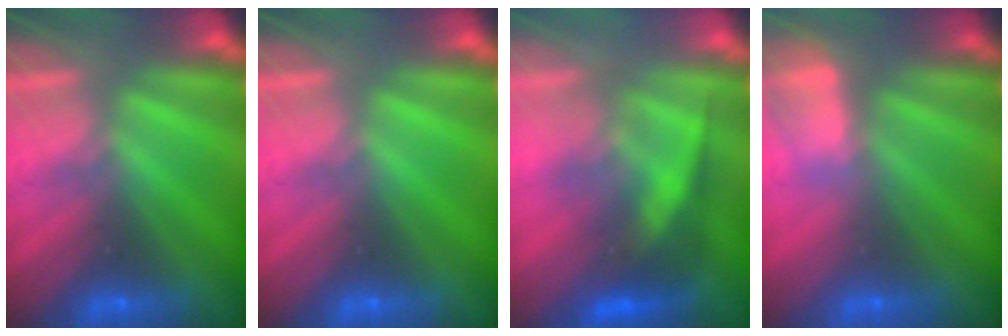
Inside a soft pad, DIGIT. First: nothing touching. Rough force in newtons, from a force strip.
{"total": 0.0}
{"total": 2.7}
{"total": 2.9}